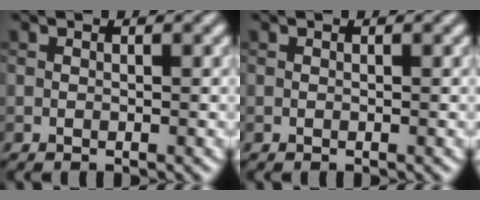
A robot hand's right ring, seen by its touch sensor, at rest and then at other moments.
{"total": 0.0}